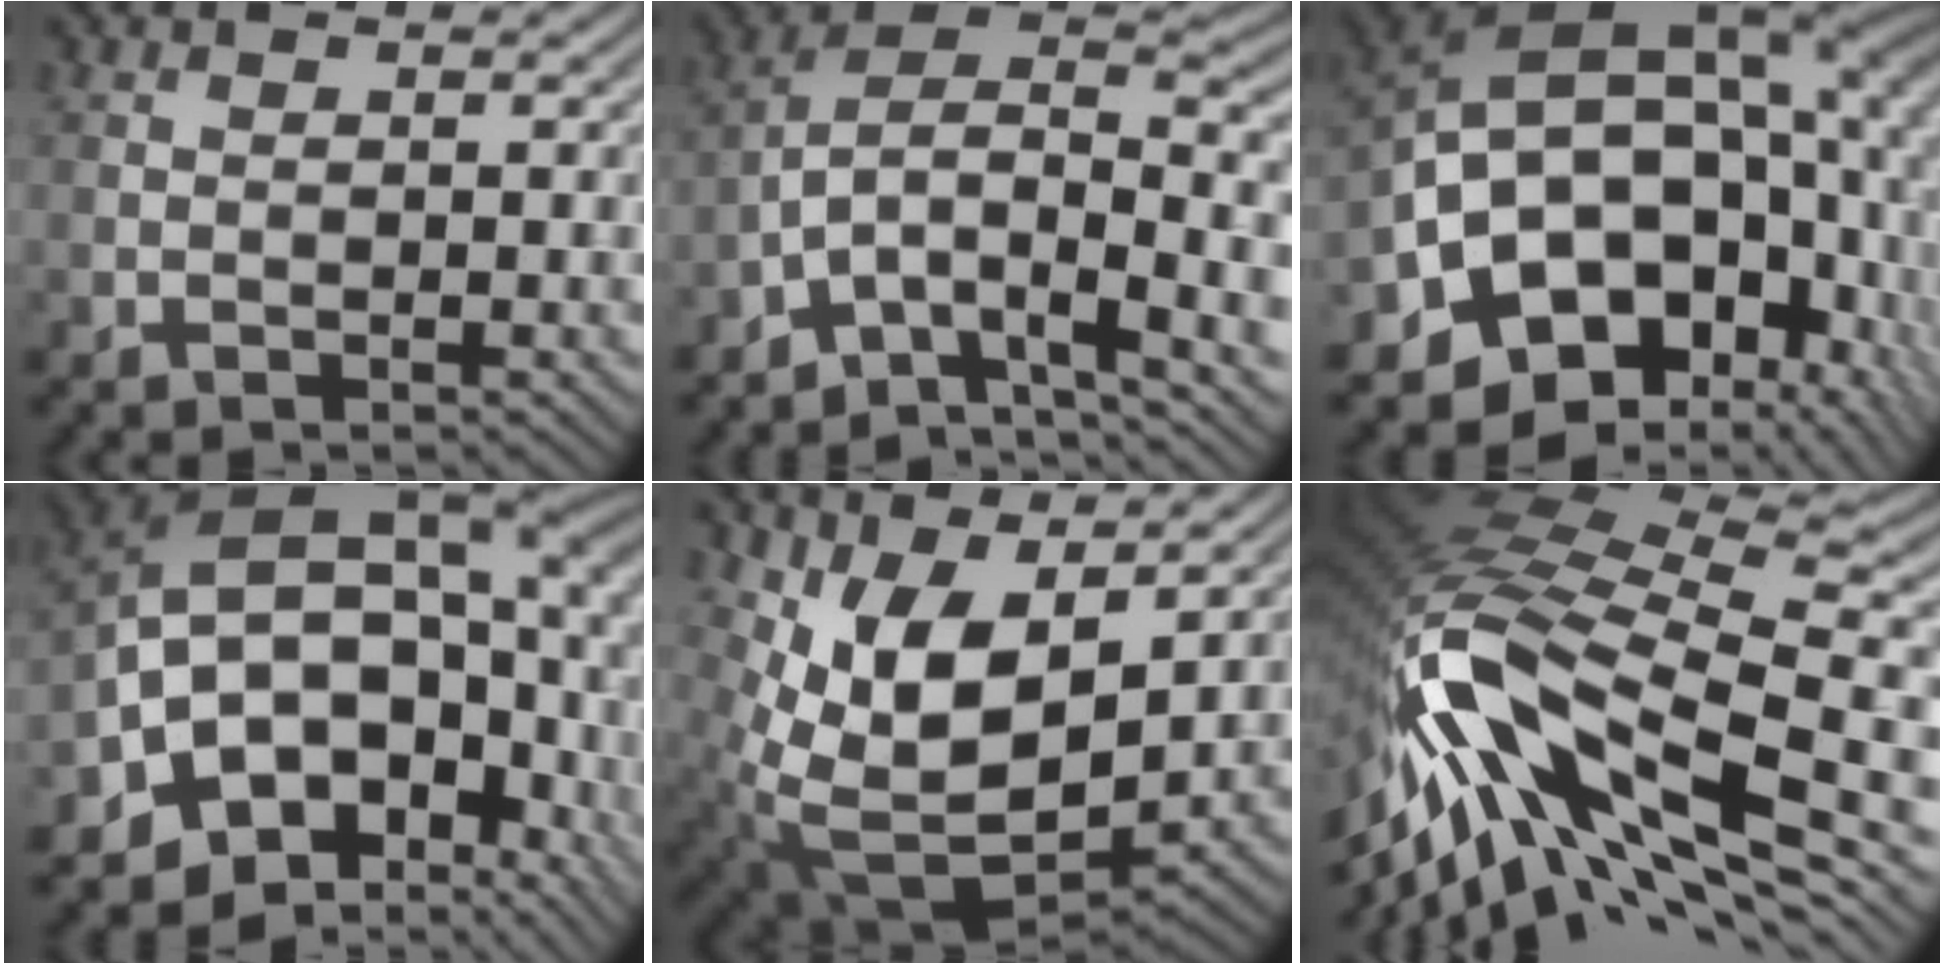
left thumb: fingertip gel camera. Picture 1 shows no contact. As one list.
[{"total": 11.6, "force": [-5.3, 5.2, 8.9], "torque": [-0.150, -0.004, -0.111]}, {"total": 18.4, "force": [-4.7, 12.9, 12.2], "torque": [-0.187, -0.023, -0.058]}, {"total": 18.2, "force": [-3.2, 12.3, 13.1], "torque": [-0.194, -0.038, -0.015]}, {"total": 11.2, "force": [3.9, 5.8, 8.8], "torque": [-0.186, -0.019, 0.081]}, {"total": 18.0, "force": [-6.8, 7.8, 14.8], "torque": [-0.313, -0.005, -0.125]}]